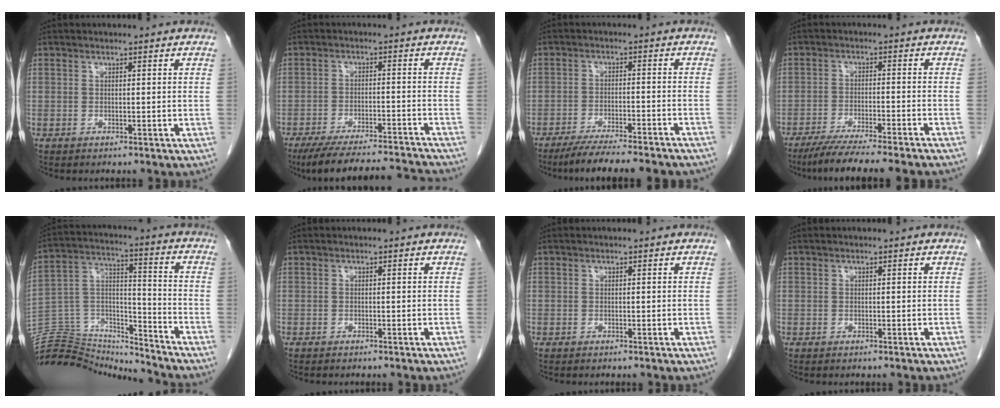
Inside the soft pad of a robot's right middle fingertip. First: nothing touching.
{"total": 16.2, "force": [-15.2, 0.6, 5.6], "torque": [-0.093, -0.009, -0.219]}
{"total": 14.7, "force": [-12.9, 1.2, 7.1], "torque": [-0.100, -0.019, -0.183]}
{"total": 11.6, "force": [-9.9, -0.7, 6.1], "torque": [-0.073, -0.029, -0.151]}
{"total": 17.2, "force": [-17.0, 2.0, 1.5], "torque": [-0.019, 0.054, -0.286]}
{"total": 0.6, "force": [-0.5, 0.1, 0.2], "torque": [-0.003, 0.000, -0.006]}
{"total": 0.0}
{"total": 0.0}